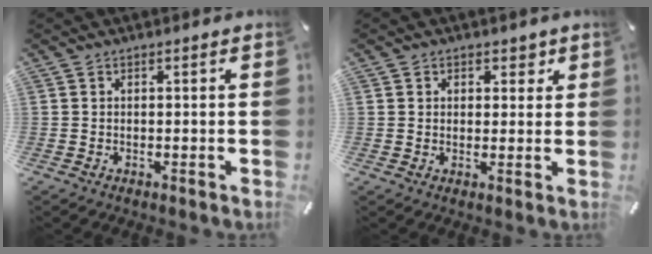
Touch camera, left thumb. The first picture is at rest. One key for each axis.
{"total": 3.4, "fx": 1.4, "fy": 3.1, "fz": 0.7, "tx": 0.011, "ty": -0.003, "tz": 0.016}